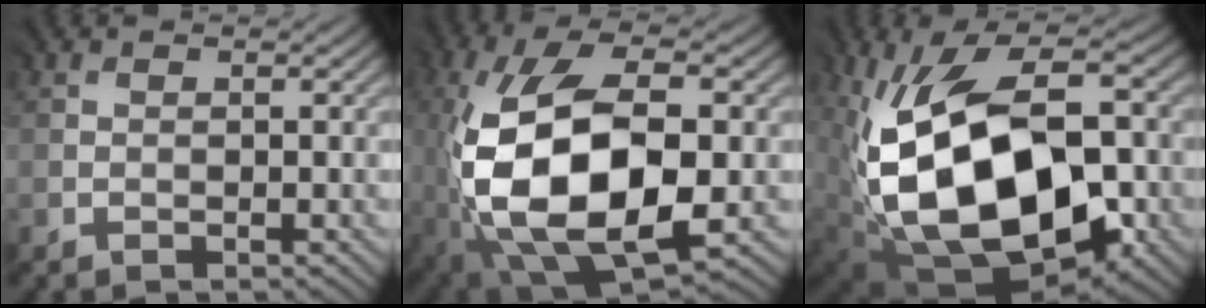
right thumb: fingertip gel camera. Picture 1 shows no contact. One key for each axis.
{"total": 16.0, "fx": -2.3, "fy": 8.4, "fz": 13.4, "tx": -0.265, "ty": -0.010, "tz": -0.040}
{"total": 17.7, "fx": -2.4, "fy": 11.4, "fz": 13.4, "tx": -0.265, "ty": -0.027, "tz": -0.023}